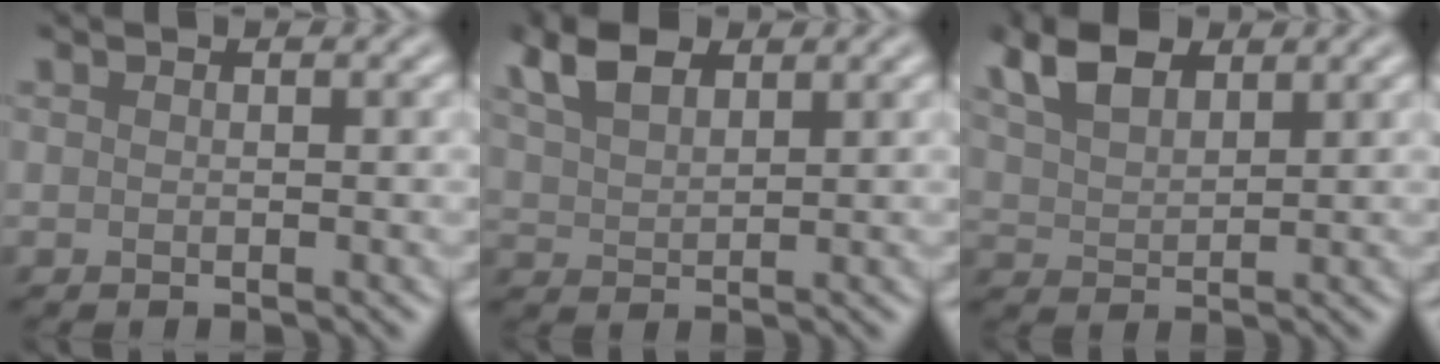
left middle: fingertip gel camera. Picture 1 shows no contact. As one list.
[{"total": 4.9, "force": [3.2, 2.5, 2.8], "torque": [-0.071, 0.012, 0.062]}, {"total": 5.5, "force": [3.6, 2.8, 3.2], "torque": [-0.080, 0.013, 0.068]}]